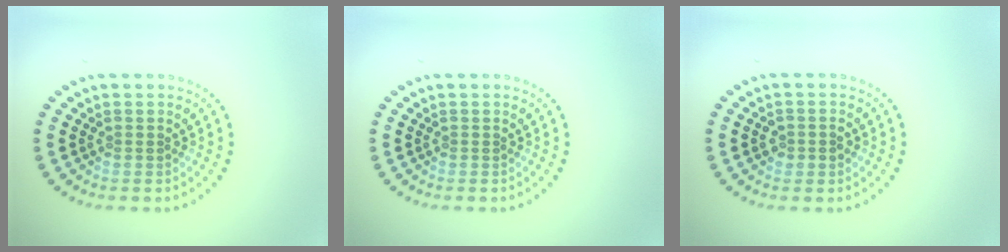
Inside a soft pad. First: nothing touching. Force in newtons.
{"total": 0.0}
{"total": 1.5, "press": 1.5, "slide": 0.2}